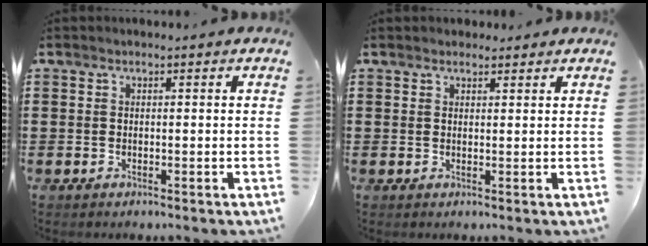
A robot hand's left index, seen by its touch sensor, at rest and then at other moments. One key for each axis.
{"total": 1.5, "fx": 1.4, "fy": 0.5, "fz": 0.2, "tx": -0.006, "ty": 0.003, "tz": 0.027}